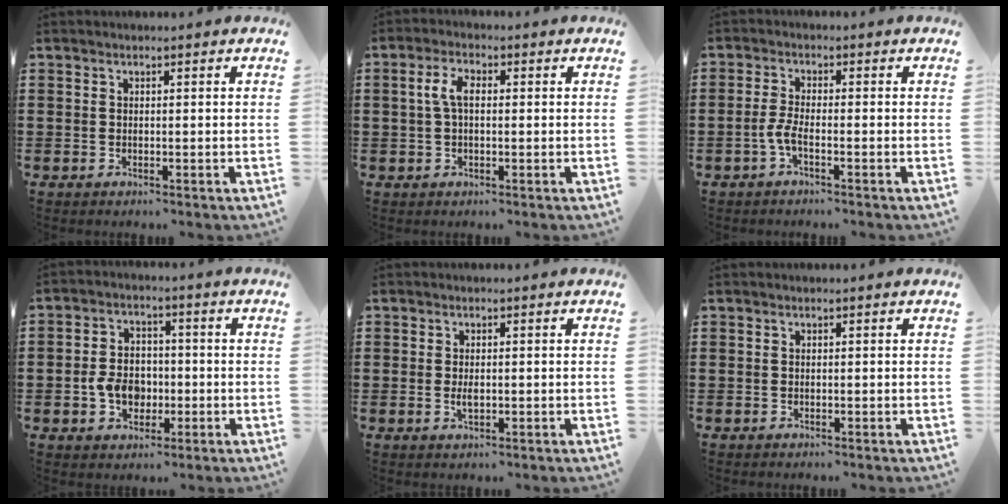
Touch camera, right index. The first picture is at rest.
{"total": 4.1, "force": [0.3, 1.9, 3.6], "torque": [-0.088, 0.004, -0.001]}
{"total": 3.0, "force": [-1.4, 0.5, 2.7], "torque": [-0.068, -0.007, -0.031]}
{"total": 5.9, "force": [-1.4, 4.5, 3.7], "torque": [-0.080, 0.004, -0.030]}
{"total": 1.6, "force": [0.0, 0.8, 1.4], "torque": [-0.027, 0.002, -0.001]}
{"total": 0.0}